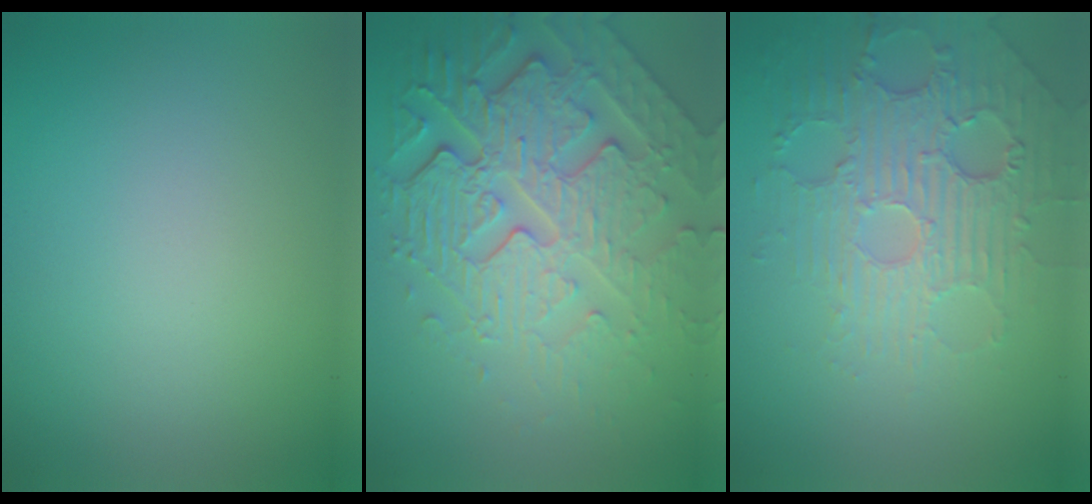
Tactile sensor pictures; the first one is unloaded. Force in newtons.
{"total": 7.7, "press": 5.9, "slide": 4.9}
{"total": 4.5, "press": 4.1, "slide": 2.0}